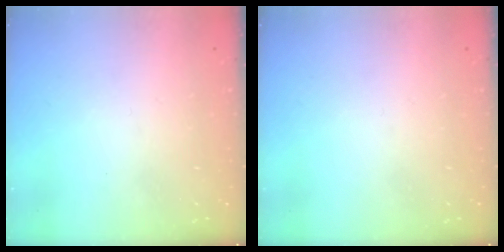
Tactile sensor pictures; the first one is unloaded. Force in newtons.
{"total": 0.0}